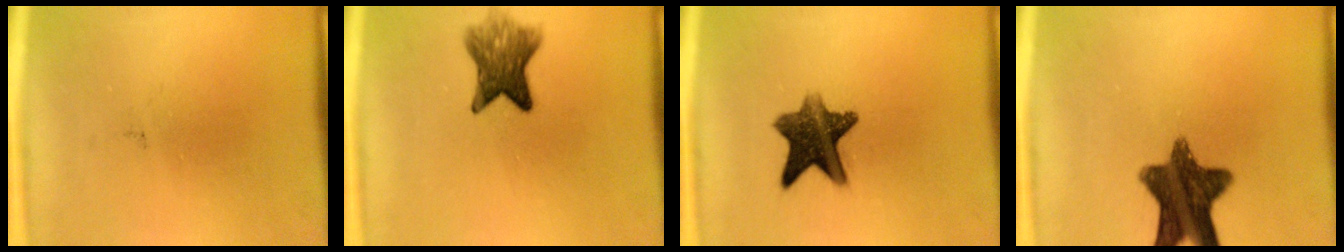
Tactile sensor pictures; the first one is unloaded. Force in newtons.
{"total": 6.5}
{"total": 10.2}
{"total": 12.1}